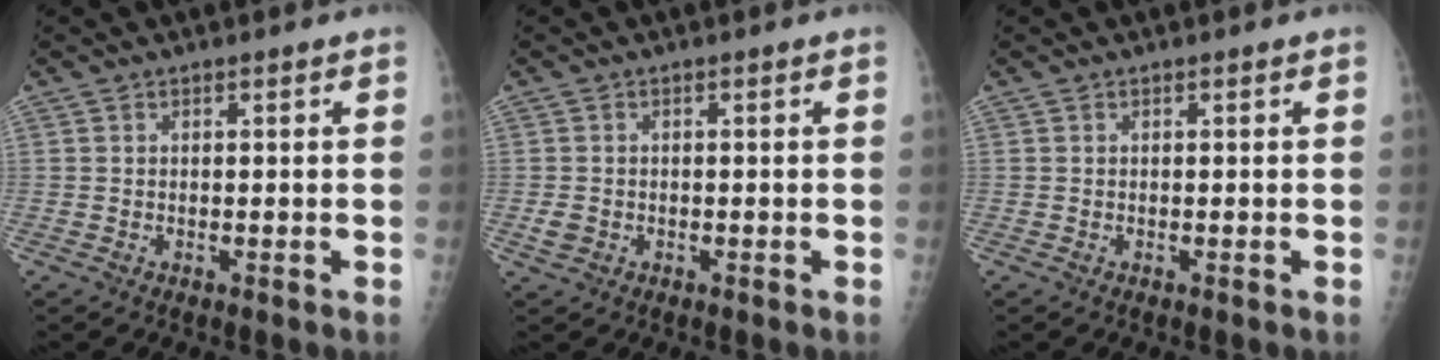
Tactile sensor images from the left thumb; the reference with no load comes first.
{"total": 2.7, "force": [-0.9, 2.2, 1.4], "torque": [-0.025, 0.001, -0.013]}
{"total": 0.0}